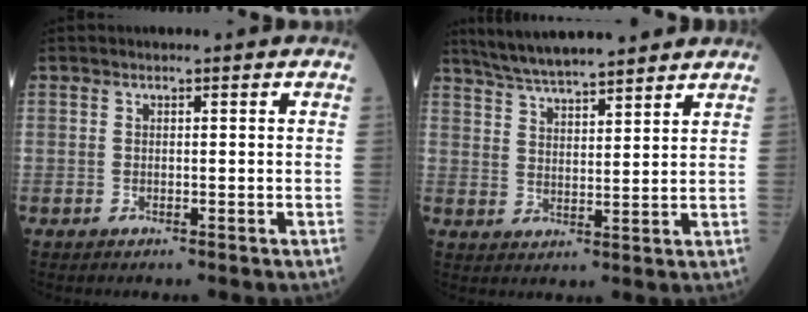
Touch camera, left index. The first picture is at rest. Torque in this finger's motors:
{"motor_torque": [0.36, -0.41, 0.18, 0.06]}